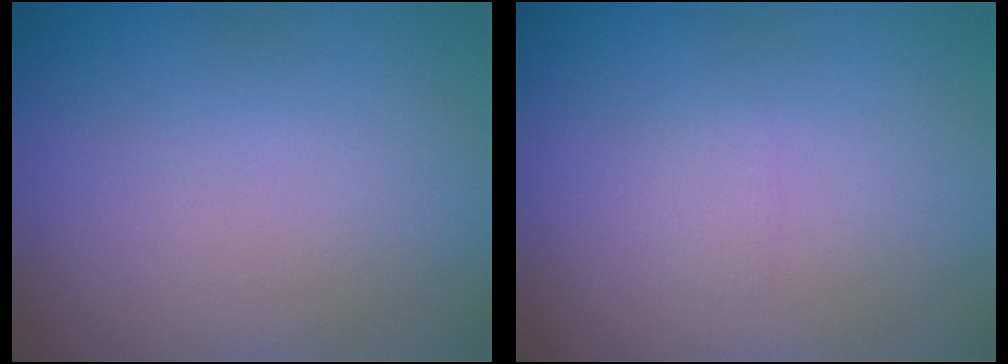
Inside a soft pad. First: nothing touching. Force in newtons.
{"total": 0.6, "press": 0.6, "slide": 0.1}